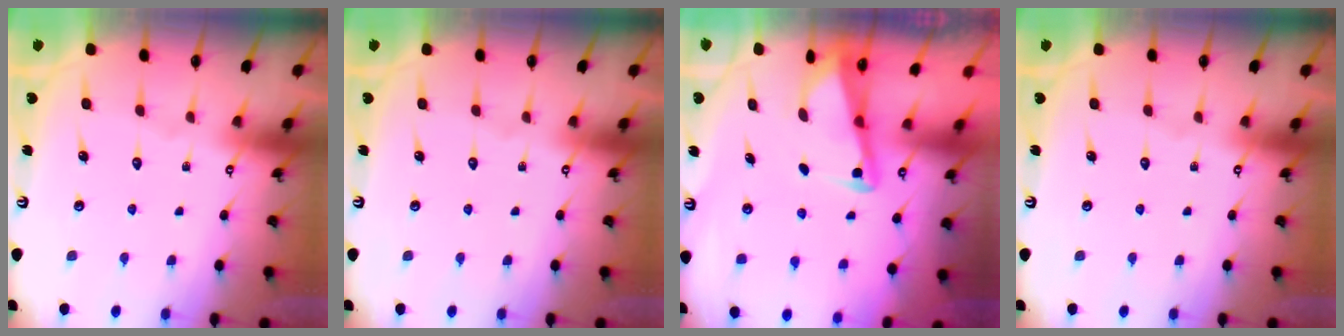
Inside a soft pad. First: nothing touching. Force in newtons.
{"total": 0.0}
{"total": 2.9, "press": 2.9, "slide": 0.4}
{"total": 0.0}